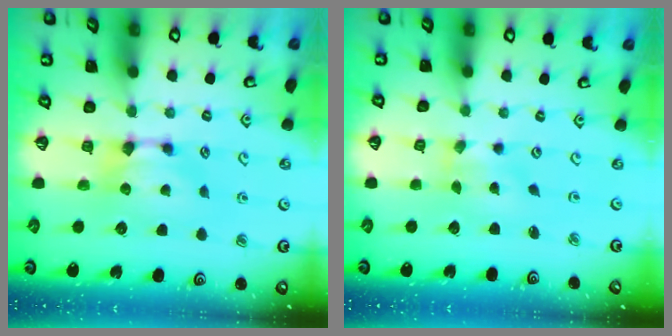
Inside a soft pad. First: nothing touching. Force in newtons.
{"total": 1.7, "press": 1.3, "slide": 1.1}